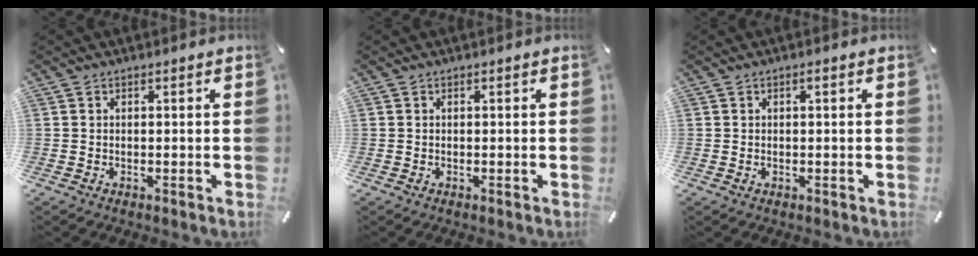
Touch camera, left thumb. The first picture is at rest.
{"total": 0.0}
{"total": 1.2, "force": [0.3, 0.3, 1.1], "torque": [-0.021, 0.001, 0.004]}